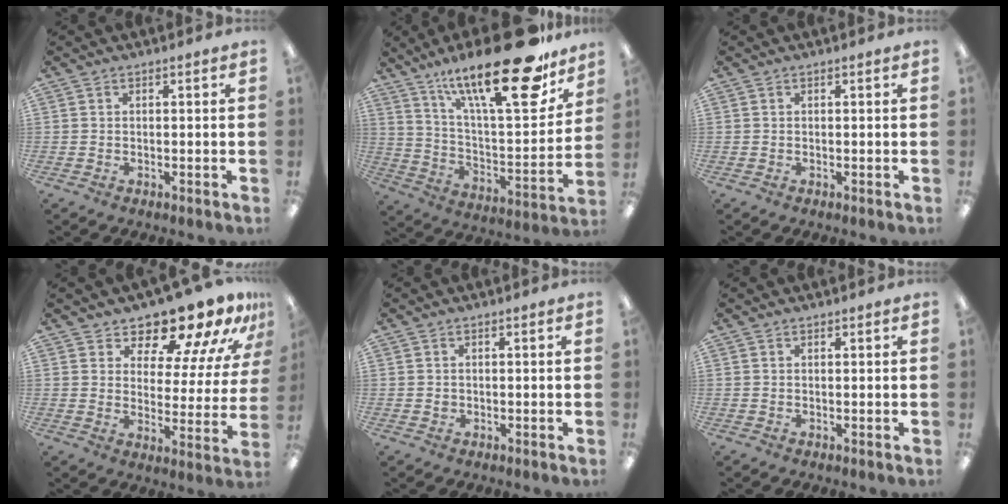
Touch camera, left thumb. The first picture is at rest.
{"total": 27.5, "force": [18.2, 7.8, 19.1], "torque": [-0.286, -0.116, 0.295]}
{"total": 0.0}
{"total": 14.7, "force": [12.9, 4.3, 5.3], "torque": [-0.088, -0.106, 0.220]}
{"total": 0.7, "force": [0.3, 0.6, 0.1], "torque": [-0.004, 0.003, 0.004]}
{"total": 0.6, "force": [0.5, 0.2, 0.0], "torque": [-0.002, 0.000, 0.010]}